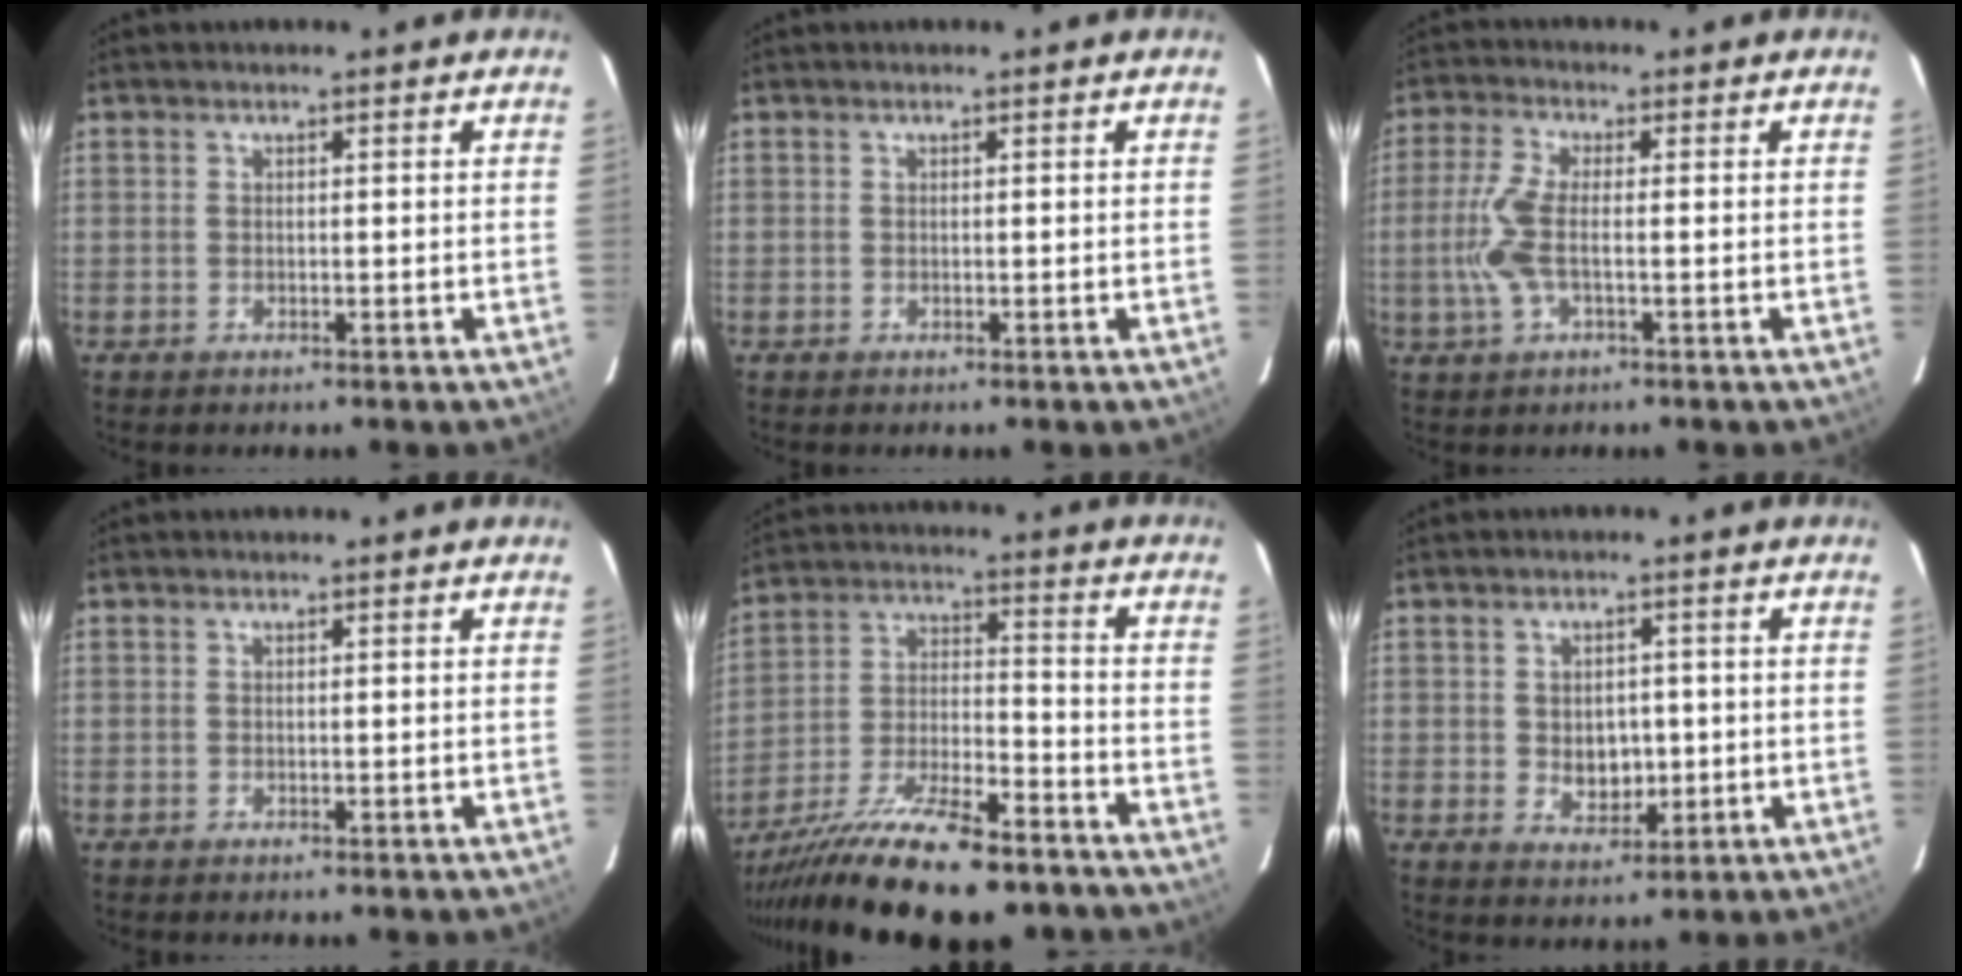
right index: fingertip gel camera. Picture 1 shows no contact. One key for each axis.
{"total": 0.0}
{"total": 7.3, "fx": -1.1, "fy": 2.2, "fz": 6.9, "tx": -0.154, "ty": 0.000, "tz": -0.023}
{"total": 0.0}
{"total": 23.0, "fx": -17.3, "fy": 6.3, "fz": 13.8, "tx": -0.265, "ty": -0.047, "tz": -0.282}
{"total": 5.4, "fx": -0.4, "fy": 4.0, "fz": 3.6, "tx": -0.059, "ty": -0.001, "tz": 0.004}